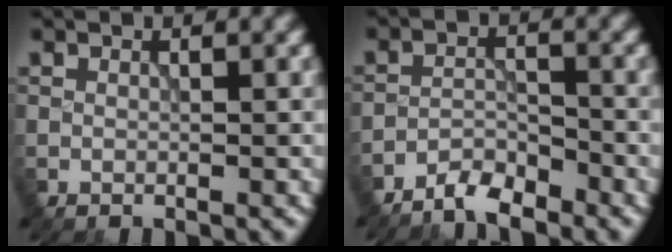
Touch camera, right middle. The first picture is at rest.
{"total": 3.1, "force": [-2.9, 0.6, 0.9], "torque": [-0.014, 0.001, -0.062]}